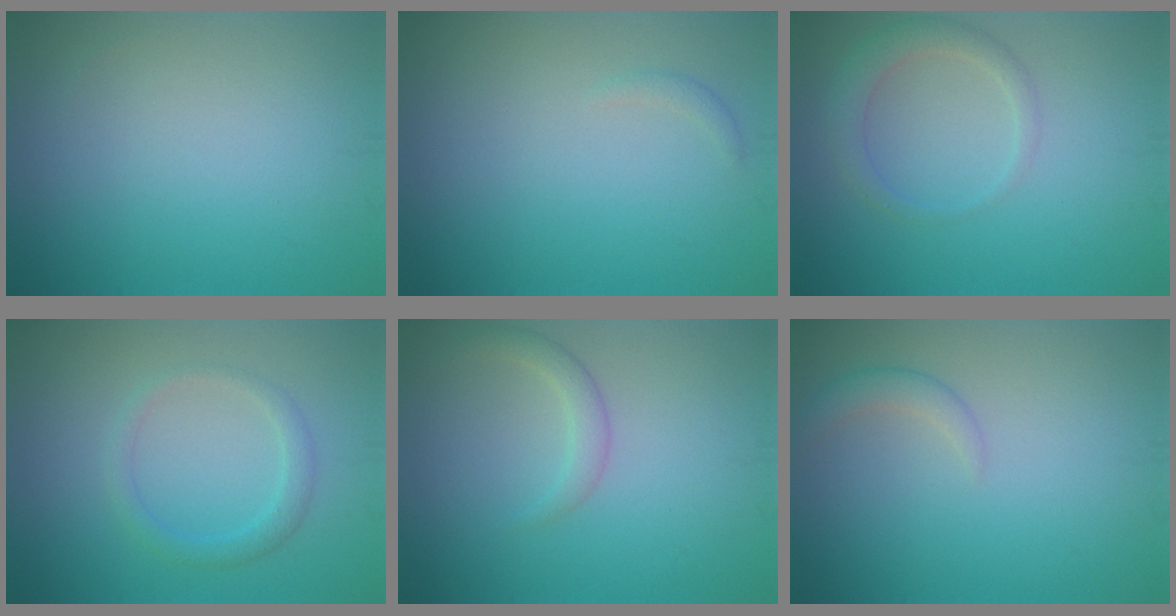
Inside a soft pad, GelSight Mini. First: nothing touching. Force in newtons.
{"total": 0.6, "press": 0.6, "slide": 0.0}
{"total": 2.2, "press": 2.2, "slide": 0.3}
{"total": 1.9, "press": 1.9, "slide": 0.1}
{"total": 1.8, "press": 1.8, "slide": 0.1}
{"total": 1.6, "press": 1.6, "slide": 0.0}